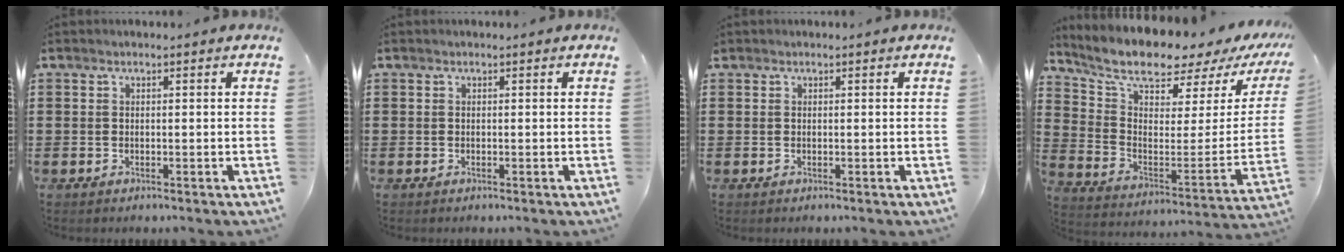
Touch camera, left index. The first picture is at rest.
{"total": 0.0}
{"total": 0.0}
{"total": 7.5, "force": [6.8, 1.5, 2.8], "torque": [-0.078, -0.067, 0.111]}